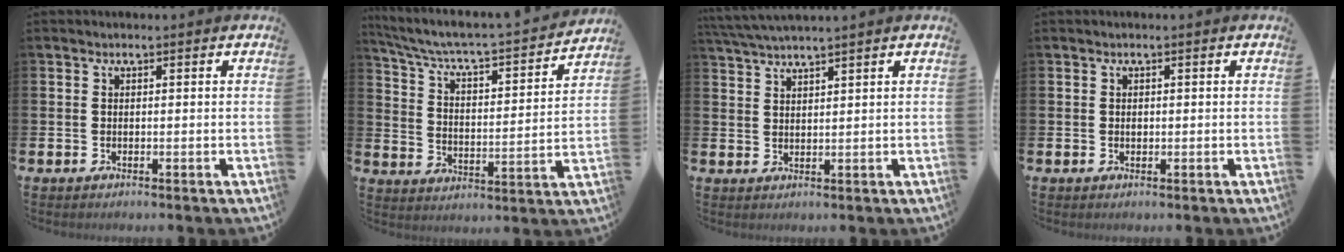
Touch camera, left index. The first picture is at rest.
{"total": 5.6, "force": [5.0, 0.9, 2.4], "torque": [-0.075, -0.046, 0.076]}
{"total": 3.0, "force": [2.9, -0.5, 0.7], "torque": [-0.027, -0.006, 0.055]}
{"total": 0.5, "force": [0.0, 0.4, 0.4], "torque": [-0.006, 0.004, -0.001]}